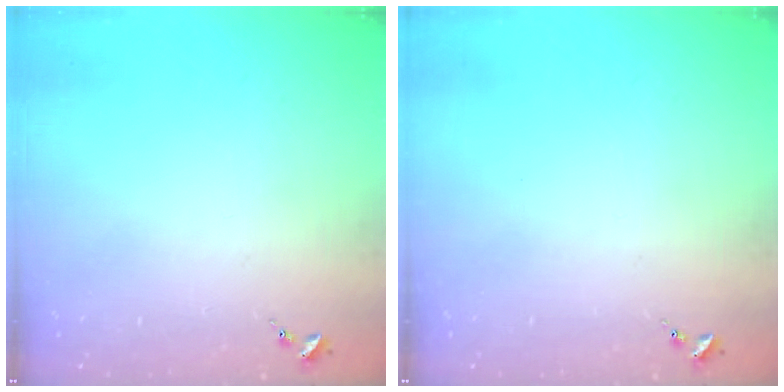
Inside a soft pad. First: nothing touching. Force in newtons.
{"total": 0.0}